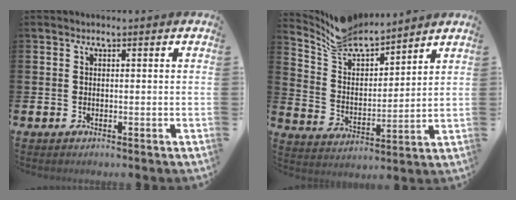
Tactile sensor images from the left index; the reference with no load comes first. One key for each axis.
{"total": 8.3, "fx": 7.8, "fy": 2.1, "fz": 1.7, "tx": -0.075, "ty": -0.050, "tz": 0.144}